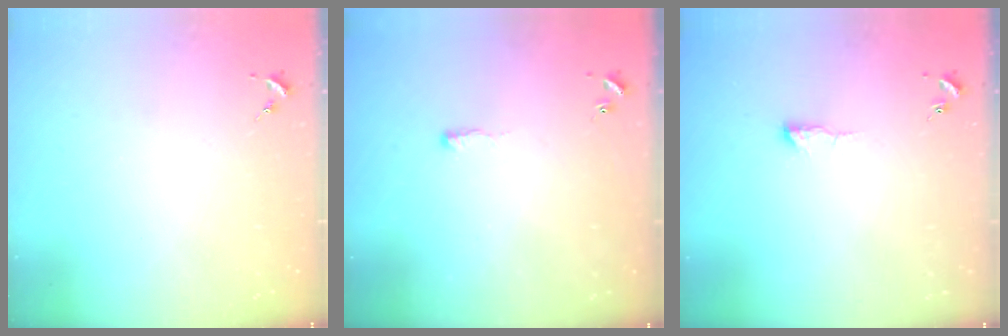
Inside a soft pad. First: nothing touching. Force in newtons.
{"total": 2.1, "press": 2.1, "slide": 0.5}
{"total": 3.4, "press": 3.4, "slide": 0.6}